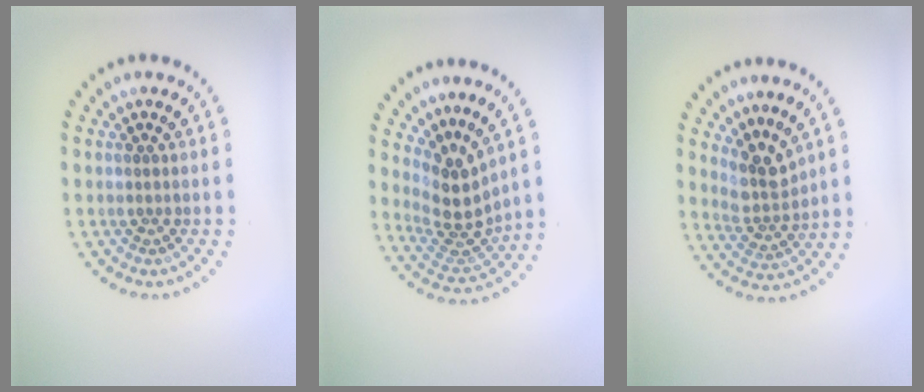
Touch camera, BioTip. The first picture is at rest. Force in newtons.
{"total": 3.9, "press": 2.7, "slide": 2.8}
{"total": 3.1, "press": 2.2, "slide": 2.2}